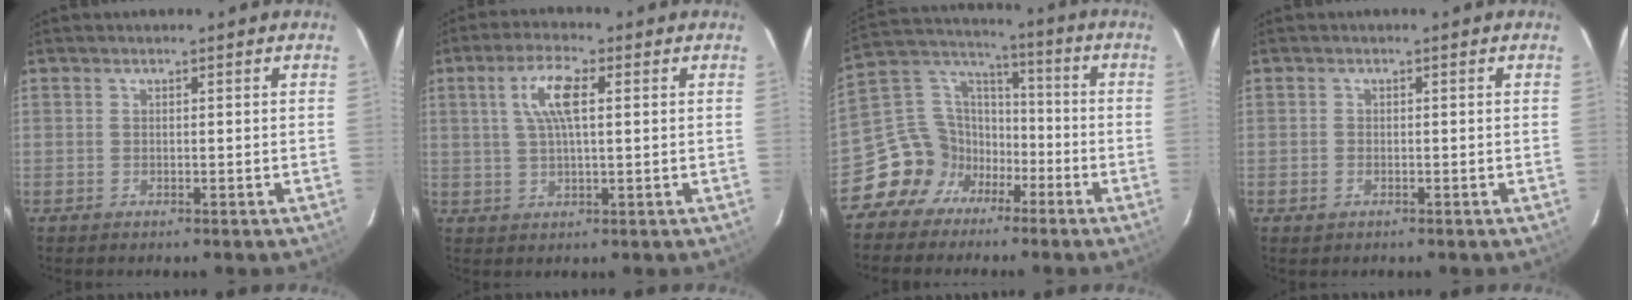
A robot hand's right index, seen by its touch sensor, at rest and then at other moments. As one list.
[{"total": 6.9, "force": [1.9, 2.0, 6.4], "torque": [-0.125, 0.011, 0.037]}, {"total": 11.7, "force": [-6.6, 9.4, 2.4], "torque": [-0.058, 0.051, -0.120]}, {"total": 1.3, "force": [-0.6, 1.0, 0.5], "torque": [-0.009, -0.002, -0.011]}]